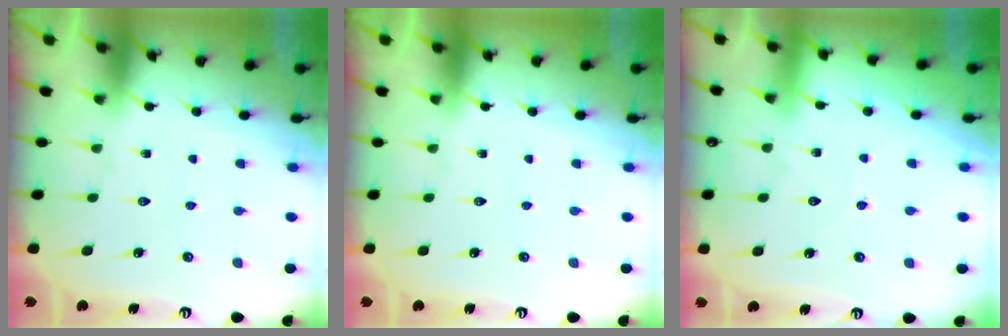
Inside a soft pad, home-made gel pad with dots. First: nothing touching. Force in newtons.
{"total": 0.0}
{"total": 2.1, "press": 2.1, "slide": 0.2}